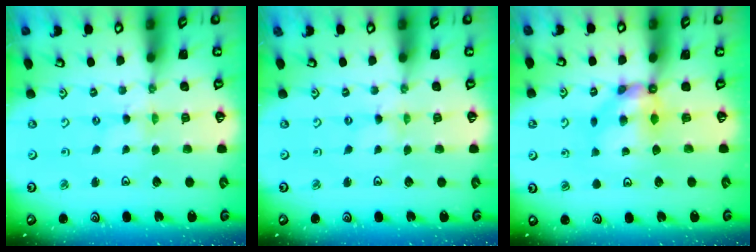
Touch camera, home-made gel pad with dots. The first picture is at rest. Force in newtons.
{"total": 0.0}
{"total": 6.6, "press": 6.6, "slide": 0.6}